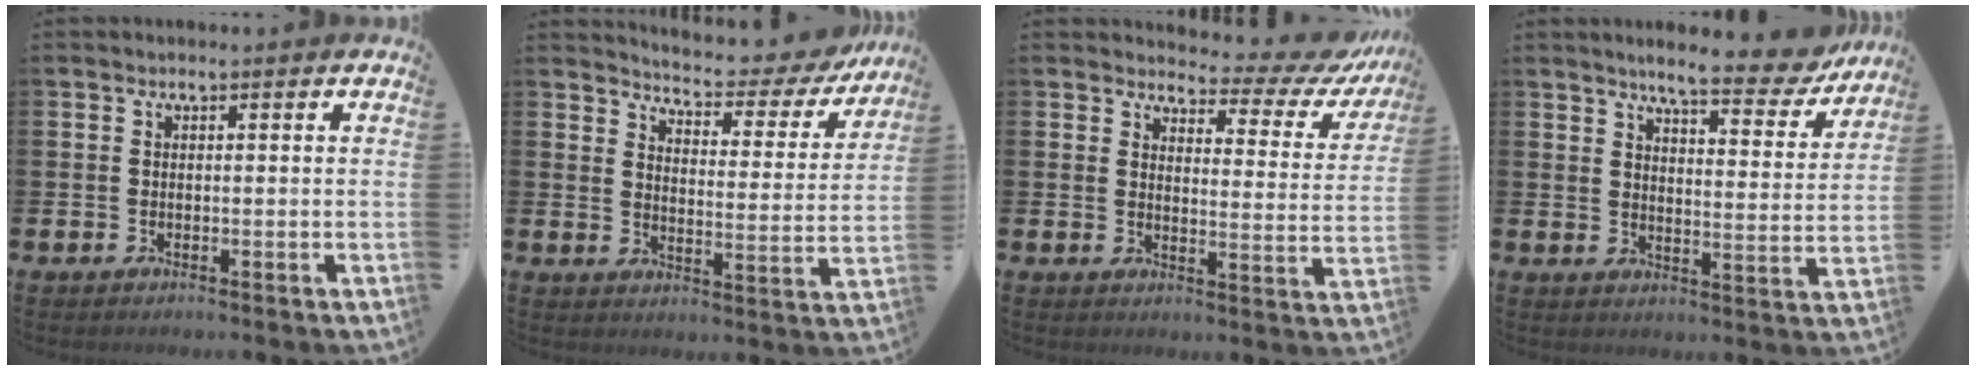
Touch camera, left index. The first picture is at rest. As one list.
[{"total": 5.0, "force": [4.8, 0.9, 1.1], "torque": [-0.040, -0.044, 0.076]}, {"total": 4.7, "force": [4.2, 1.8, 1.0], "torque": [-0.023, -0.048, 0.062]}, {"total": 7.1, "force": [6.4, 1.0, 2.8], "torque": [-0.054, -0.043, 0.106]}]